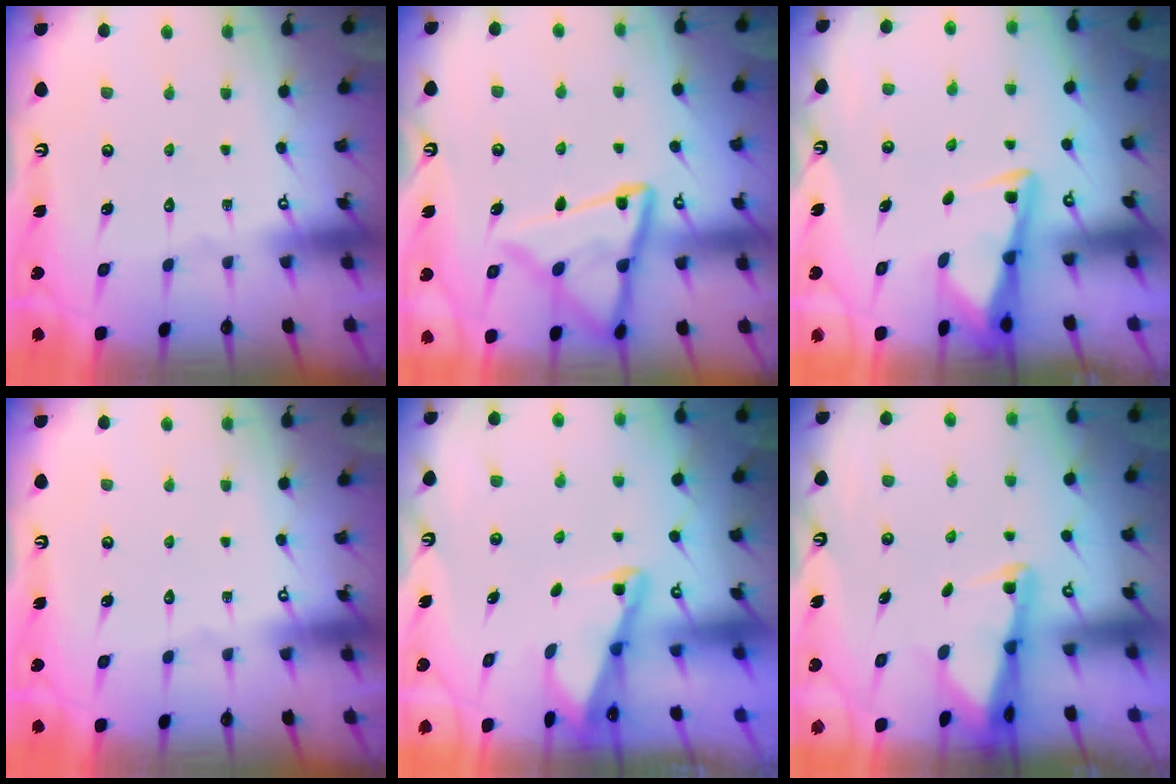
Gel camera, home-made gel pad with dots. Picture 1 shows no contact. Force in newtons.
{"total": 15.9, "press": 15.9, "slide": 1.7}
{"total": 3.0, "press": 2.9, "slide": 0.4}
{"total": 0.0}
{"total": 2.0, "press": 2.0, "slide": 0.4}
{"total": 2.6, "press": 2.5, "slide": 0.5}